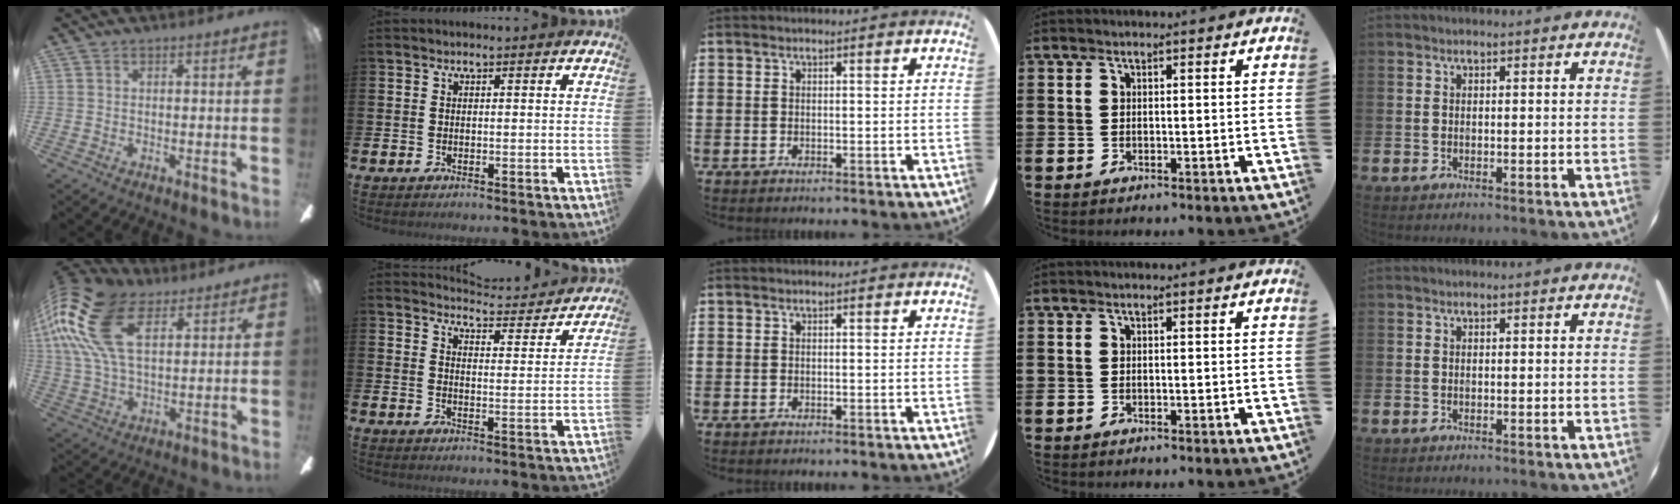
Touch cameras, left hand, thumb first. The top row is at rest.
{"thumb": {"total": 22.2, "force": [9.3, 12.3, 16.0], "torque": [-0.364, -0.016, 0.158]}, "index": {"total": 4.5, "force": [4.5, 0.4, 0.5], "torque": [-0.014, -0.038, 0.073]}}